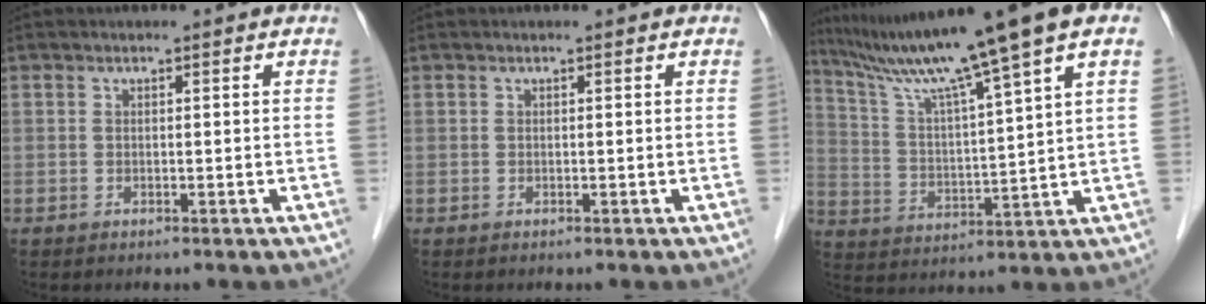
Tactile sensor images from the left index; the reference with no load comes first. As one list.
[{"total": 0.0}, {"total": 17.0, "force": [11.7, -1.6, 12.2], "torque": [-0.198, 0.015, 0.187]}]